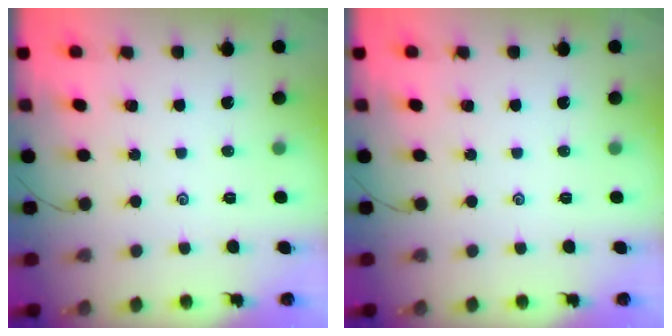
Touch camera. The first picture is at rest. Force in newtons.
{"total": 0.0}